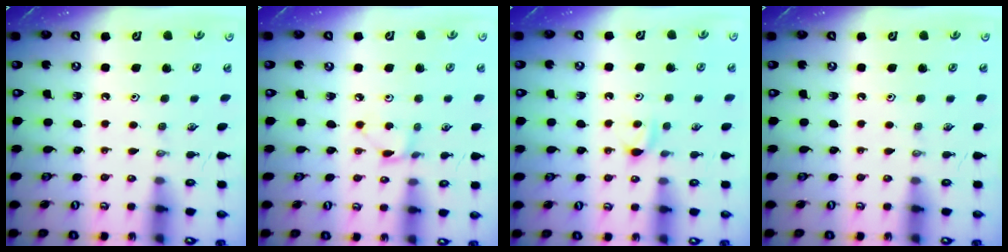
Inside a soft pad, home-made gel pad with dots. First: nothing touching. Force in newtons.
{"total": 2.8, "press": 2.8, "slide": 0.3}
{"total": 3.4, "press": 3.4, "slide": 0.5}
{"total": 0.0}